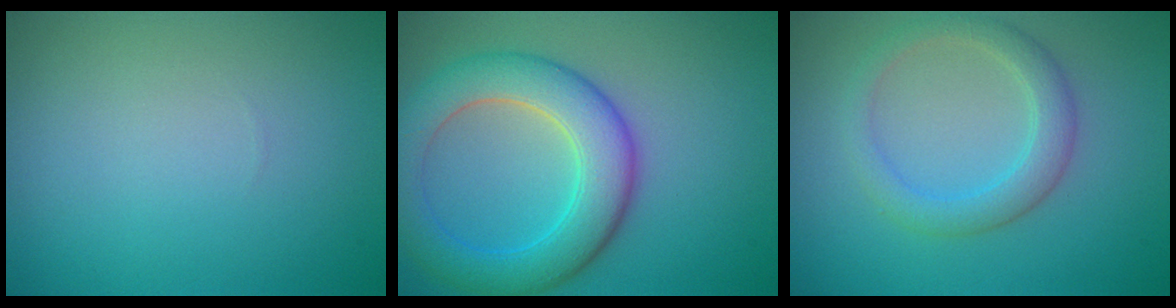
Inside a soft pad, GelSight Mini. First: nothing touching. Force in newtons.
{"total": 7.0, "press": 6.9, "slide": 0.4}
{"total": 3.0, "press": 3.0, "slide": 0.2}